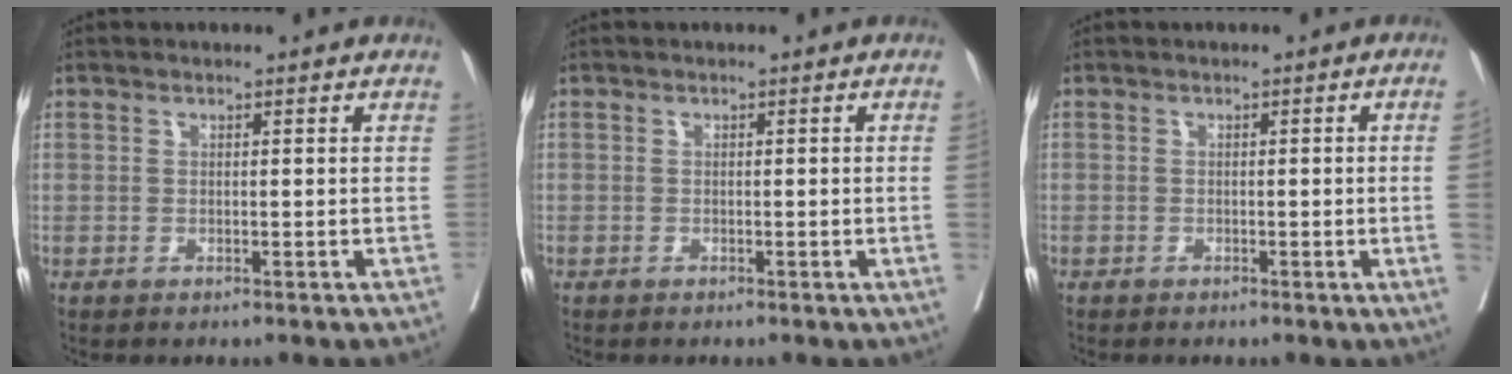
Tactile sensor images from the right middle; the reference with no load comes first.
{"total": 1.0, "force": [-0.2, -0.4, 0.9], "torque": [-0.009, 0.000, -0.002]}
{"total": 2.7, "force": [-0.4, -1.0, 2.5], "torque": [-0.030, -0.004, -0.006]}